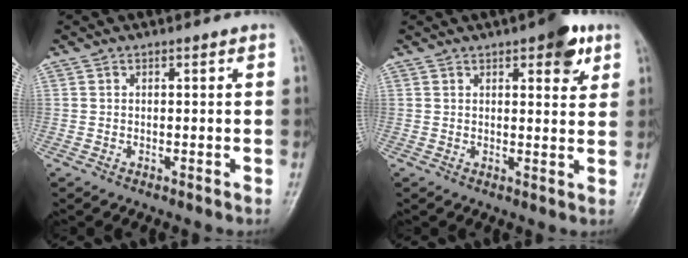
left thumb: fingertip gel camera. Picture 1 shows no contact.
{"total": 6.8, "force": [3.5, 2.7, 5.1], "torque": [-0.044, -0.012, 0.038]}